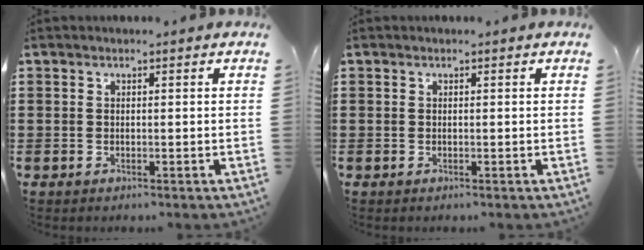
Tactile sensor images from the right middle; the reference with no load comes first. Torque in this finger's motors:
{"motor_torque": [0.00, 0.00, 0.10, -0.01]}